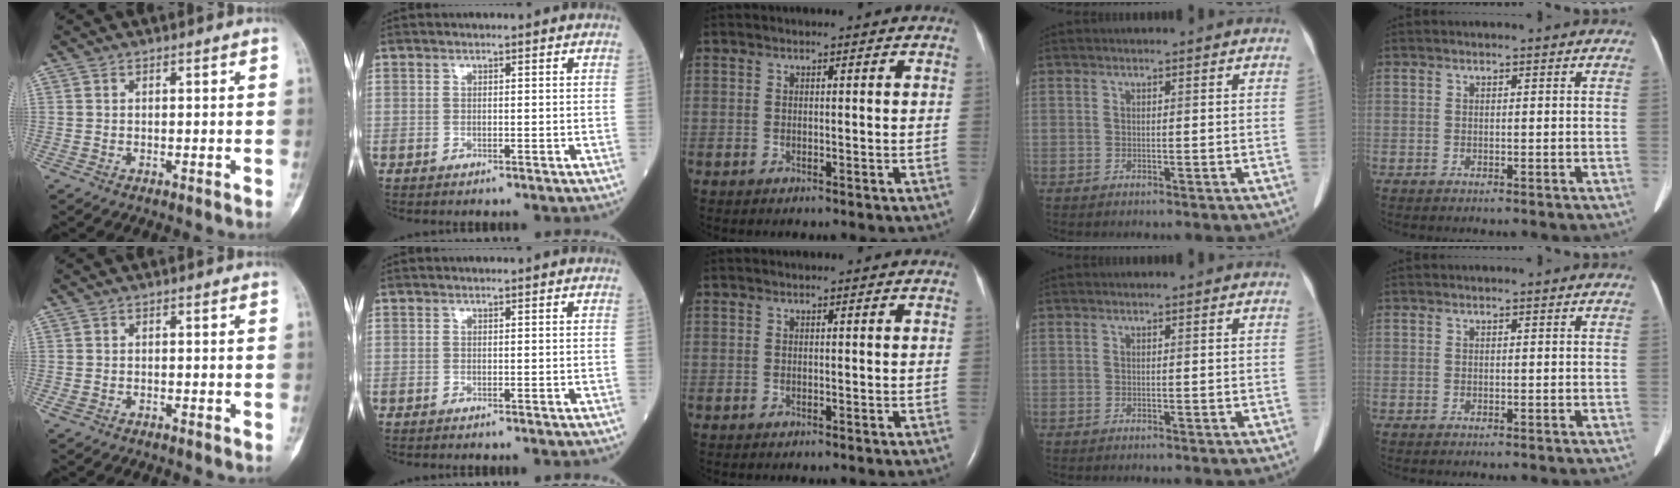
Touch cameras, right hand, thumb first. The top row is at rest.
{"thumb": {"total": 1.1, "force": [-0.6, 0.7, 0.5], "torque": [-0.019, 0.006, -0.010]}, "index": {"total": 0.7, "force": [-0.6, 0.0, 0.2], "torque": [0.003, 0.000, -0.012]}}